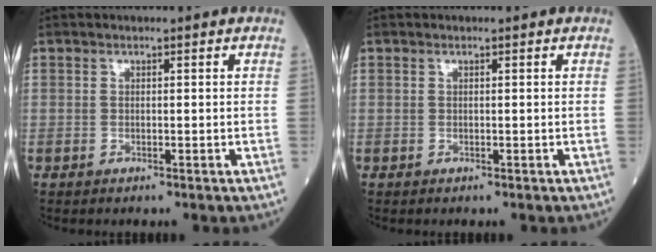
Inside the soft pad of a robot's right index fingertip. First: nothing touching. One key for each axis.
{"total": 0.0}